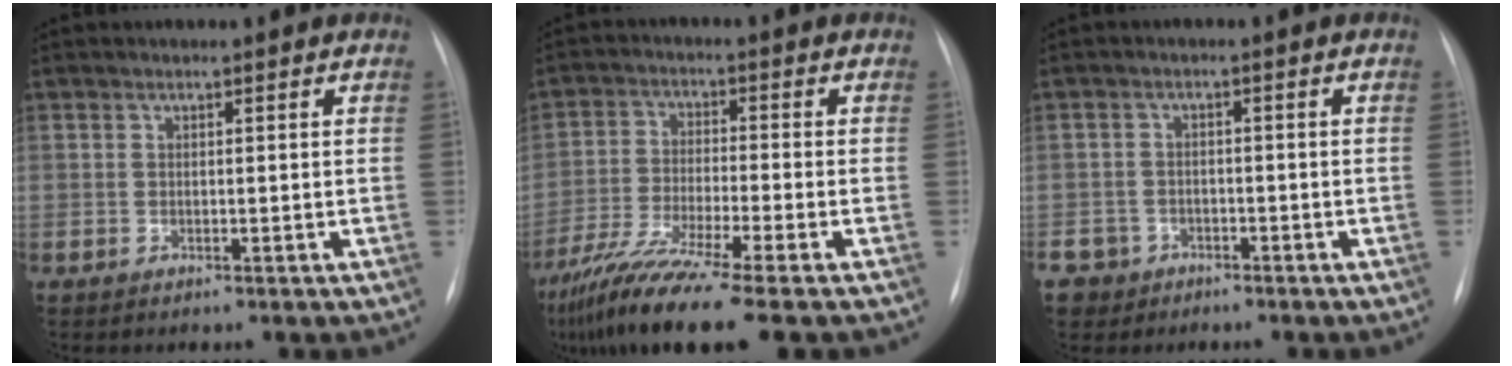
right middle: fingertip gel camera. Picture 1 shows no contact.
{"total": 12.9, "force": [-9.6, -0.8, 8.6], "torque": [-0.163, -0.044, -0.166]}
{"total": 4.6, "force": [-2.8, 3.6, -0.3], "torque": [0.006, 0.010, -0.047]}